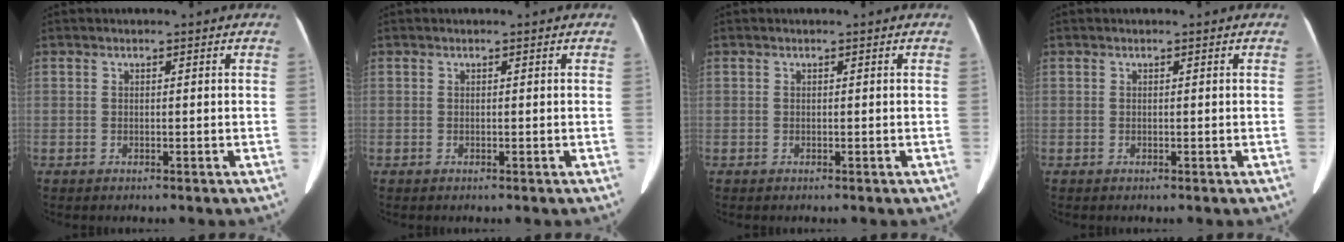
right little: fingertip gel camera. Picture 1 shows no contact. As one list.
[{"total": 0.0}, {"total": 0.0}, {"total": 0.0}]